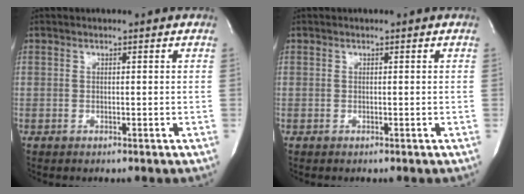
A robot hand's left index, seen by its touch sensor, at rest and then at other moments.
{"total": 0.0}